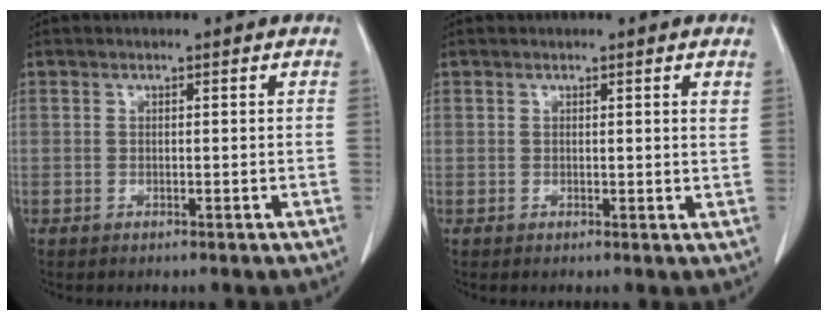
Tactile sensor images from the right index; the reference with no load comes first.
{"total": 1.1, "force": [0.7, 0.0, 0.9], "torque": [-0.010, -0.004, 0.008]}